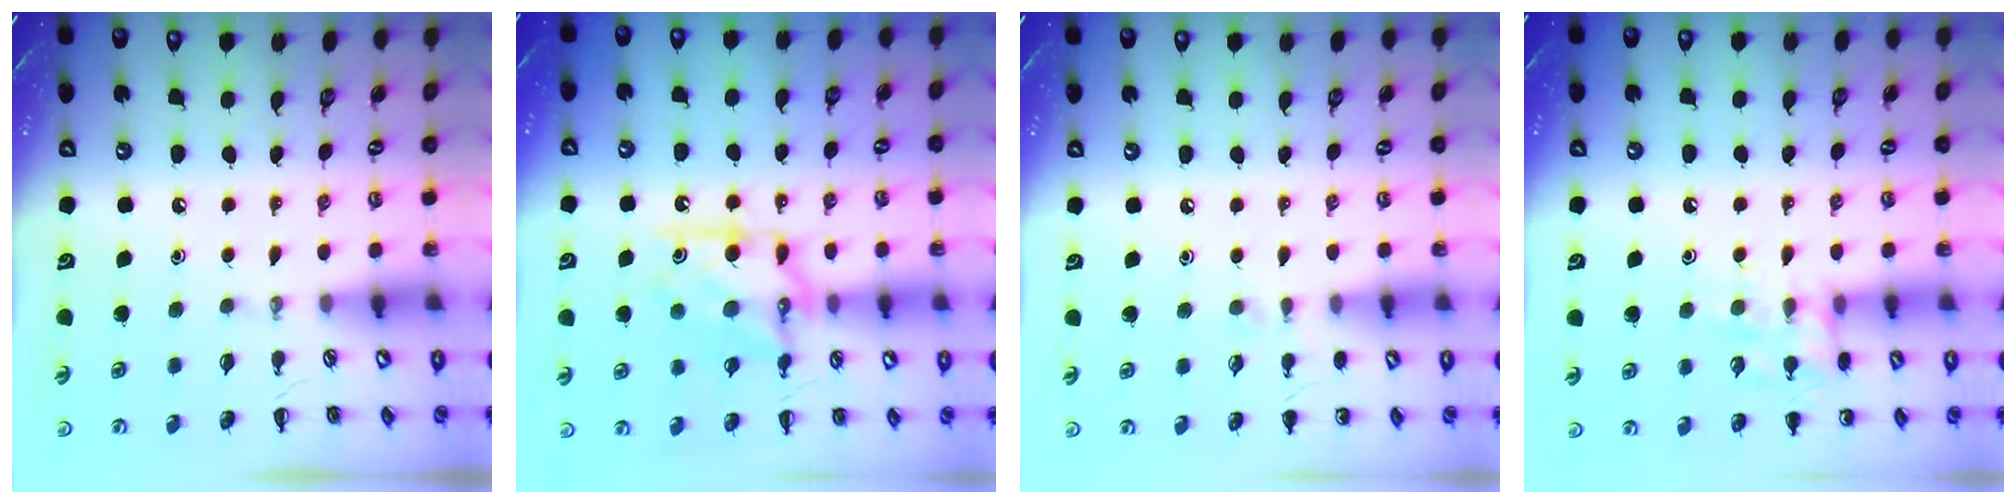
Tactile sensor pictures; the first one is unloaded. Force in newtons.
{"total": 12.5, "press": 12.5, "slide": 0.4}
{"total": 5.0, "press": 4.7, "slide": 1.6}
{"total": 11.4, "press": 11.4, "slide": 1.1}